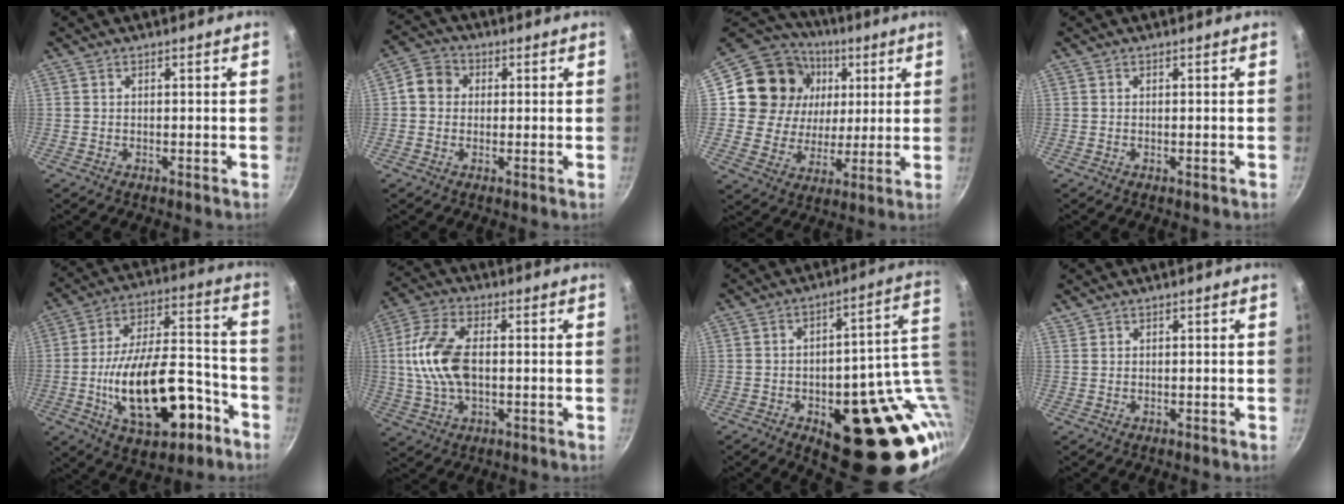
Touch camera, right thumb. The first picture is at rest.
{"total": 5.6, "force": [0.6, 5.0, 2.5], "torque": [-0.022, 0.012, -0.006]}
{"total": 19.3, "force": [5.2, 16.5, 8.5], "torque": [-0.135, 0.003, 0.087]}
{"total": 0.0}
{"total": 23.2, "force": [-8.3, 11.3, 18.4], "torque": [-0.273, 0.069, -0.114]}
{"total": 12.3, "force": [0.3, 6.9, 10.2], "torque": [-0.202, 0.019, -0.001]}
{"total": 25.4, "force": [-3.6, 12.7, 21.7], "torque": [-0.194, 0.006, -0.030]}
{"total": 0.6, "force": [0.5, 0.3, 0.1], "torque": [0.003, 0.003, 0.012]}